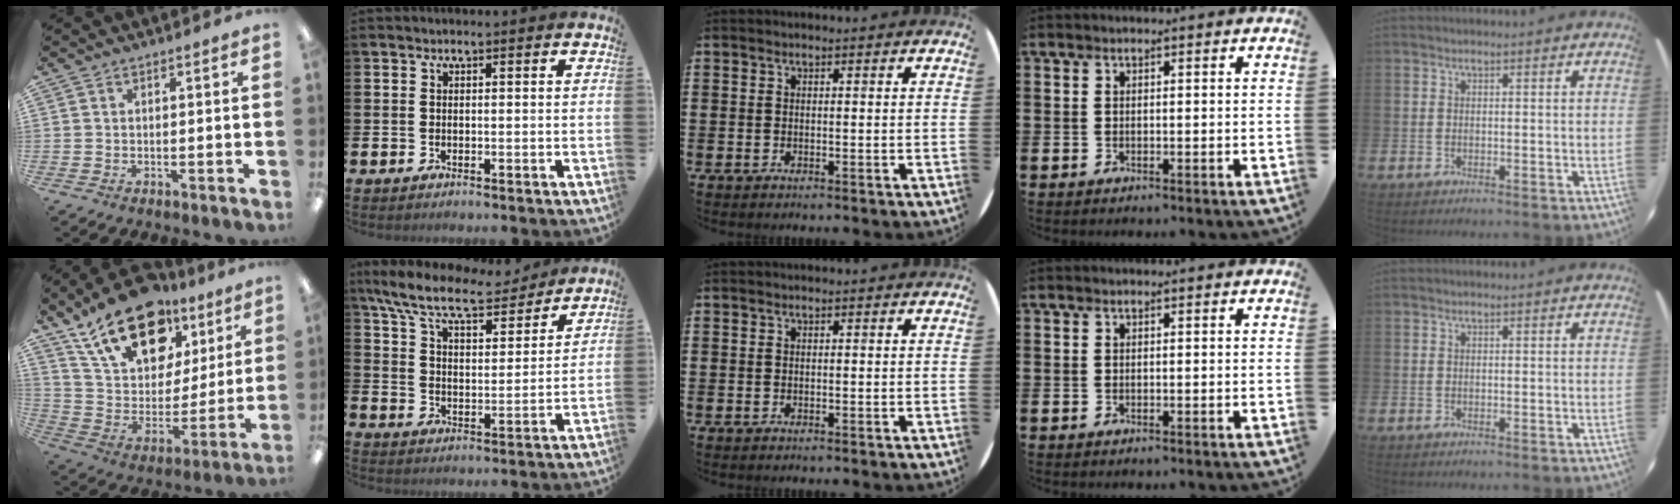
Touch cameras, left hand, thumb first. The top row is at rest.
{"thumb": {"total": 21.3, "force": [13.5, 12.0, 11.4], "torque": [-0.197, -0.064, 0.243]}, "index": {"total": 9.7, "force": [8.7, 1.9, 3.8], "torque": [-0.111, -0.050, 0.152]}}